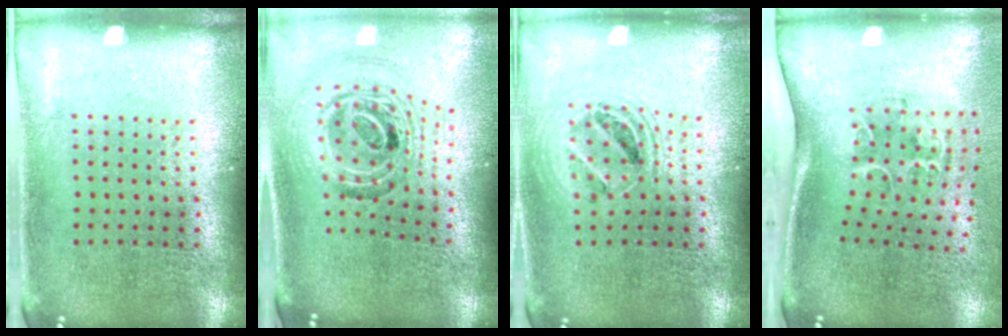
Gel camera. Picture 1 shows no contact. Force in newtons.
{"total": 1.8, "press": 1.5, "slide": 0.9}
{"total": 1.5, "press": 1.3, "slide": 0.7}
{"total": 2.1, "press": 1.3, "slide": 1.6}